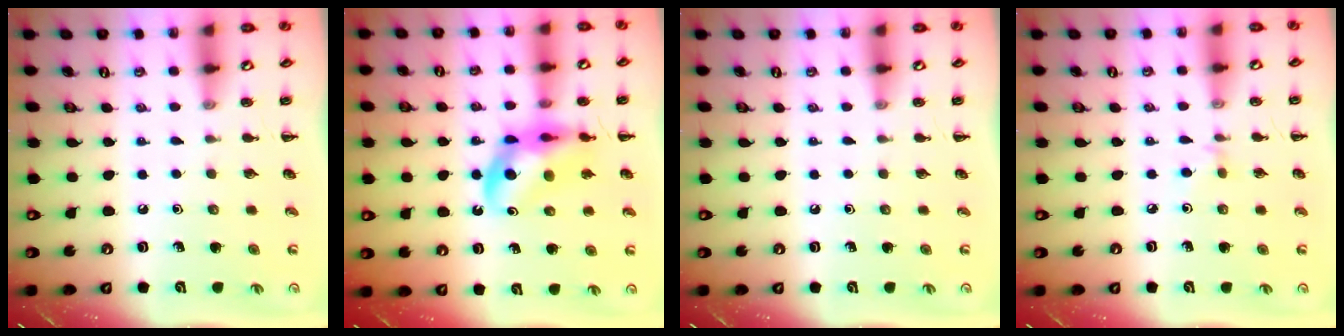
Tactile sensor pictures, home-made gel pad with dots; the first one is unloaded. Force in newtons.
{"total": 12.9, "press": 12.4, "slide": 3.5}
{"total": 0.0}
{"total": 2.6, "press": 2.5, "slide": 0.9}